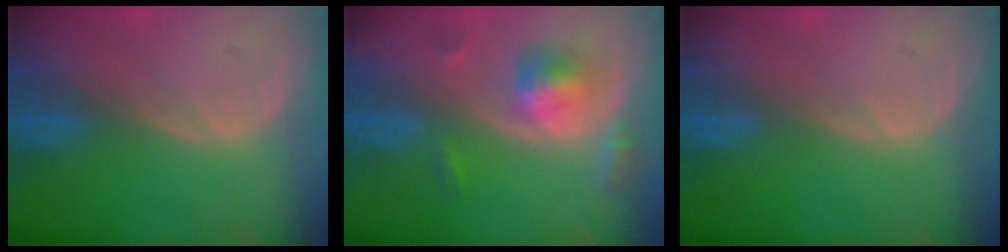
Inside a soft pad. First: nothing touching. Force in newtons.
{"total": 5.7, "press": 5.2, "slide": 2.4}
{"total": 0.0}